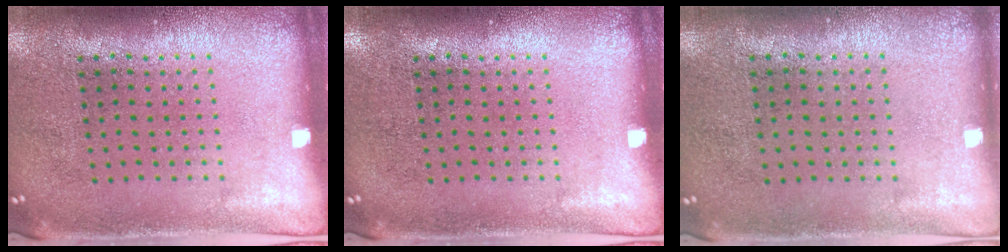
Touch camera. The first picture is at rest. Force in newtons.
{"total": 0.0}
{"total": 0.0}